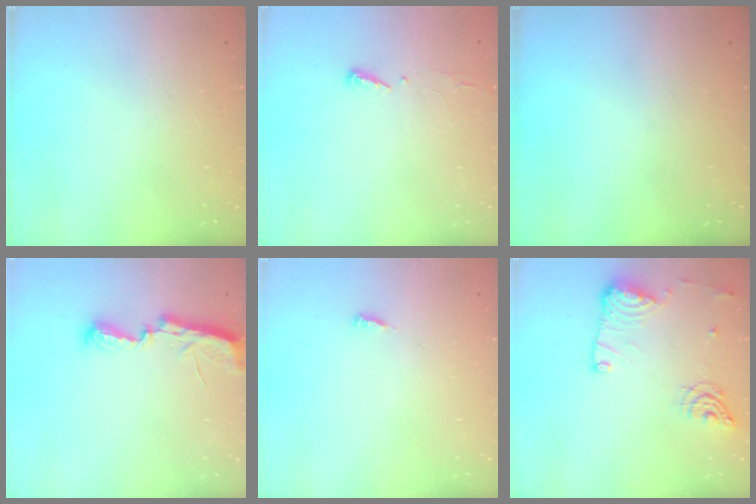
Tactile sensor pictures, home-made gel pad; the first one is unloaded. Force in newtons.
{"total": 2.9, "press": 2.9, "slide": 0.4}
{"total": 0.0}
{"total": 7.4, "press": 7.3, "slide": 0.6}
{"total": 2.6, "press": 2.6, "slide": 0.3}
{"total": 13.4, "press": 13.4, "slide": 0.6}